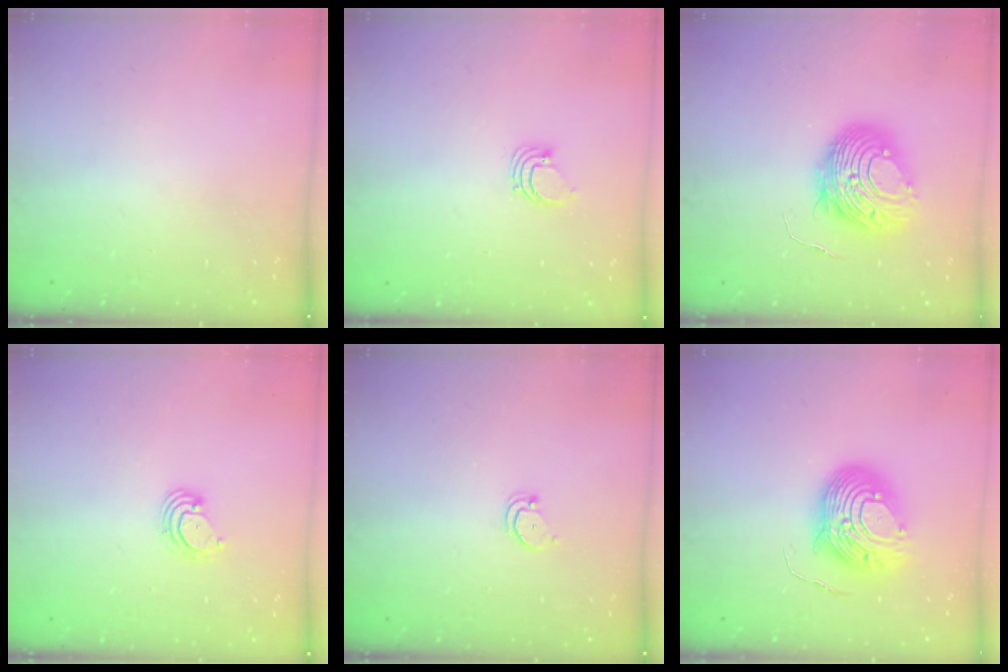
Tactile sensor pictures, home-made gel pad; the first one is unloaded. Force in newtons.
{"total": 2.5, "press": 2.5, "slide": 0.1}
{"total": 11.4, "press": 11.3, "slide": 0.8}
{"total": 2.8, "press": 2.8, "slide": 0.2}
{"total": 2.7, "press": 2.7, "slide": 0.2}
{"total": 12.1, "press": 12.0, "slide": 1.2}